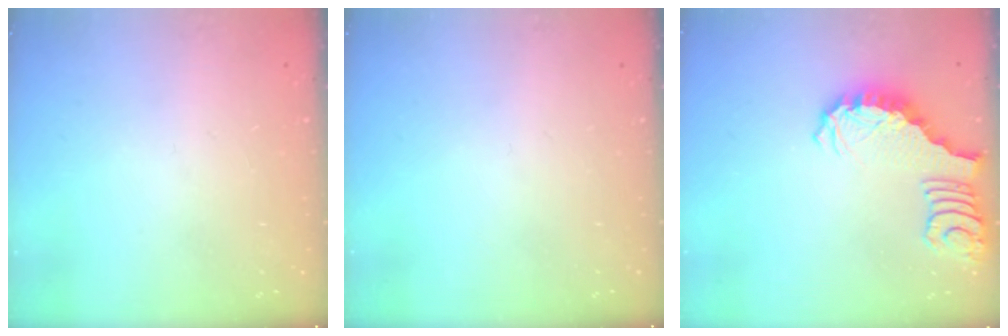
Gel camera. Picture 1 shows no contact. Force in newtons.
{"total": 0.0}
{"total": 3.0, "press": 2.9, "slide": 0.5}